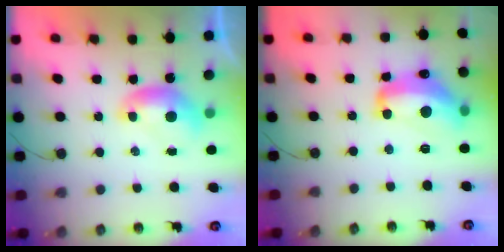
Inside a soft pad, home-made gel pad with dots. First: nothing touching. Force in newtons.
{"total": 11.3, "press": 11.2, "slide": 0.8}